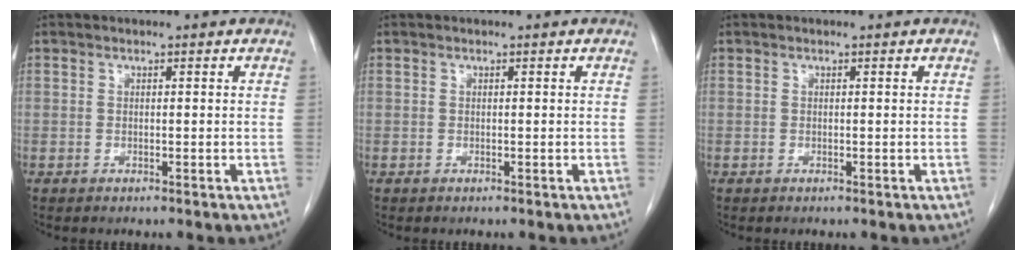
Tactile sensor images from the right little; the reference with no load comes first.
{"total": 0.0}
{"total": 0.0}